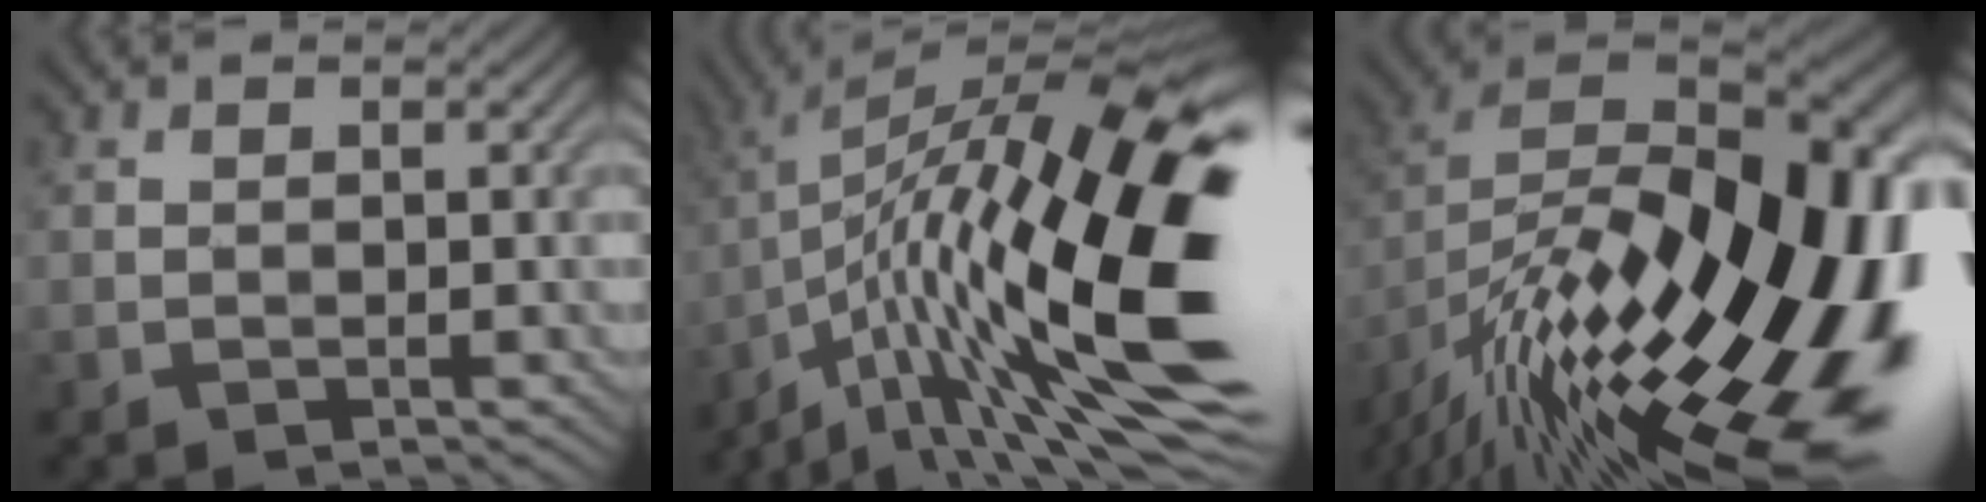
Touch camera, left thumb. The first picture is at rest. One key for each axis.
{"total": 21.4, "fx": -3.8, "fy": 7.2, "fz": 19.8, "tx": -0.329, "ty": -0.002, "tz": -0.069}
{"total": 20.9, "fx": -7.2, "fy": 8.8, "fz": 17.5, "tx": -0.281, "ty": 0.001, "tz": -0.126}